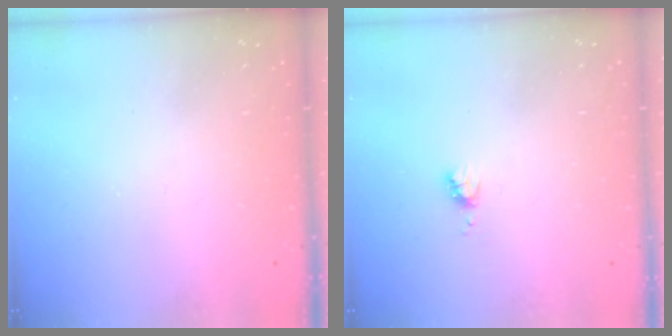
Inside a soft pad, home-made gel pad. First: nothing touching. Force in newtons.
{"total": 3.7, "press": 3.7, "slide": 0.4}